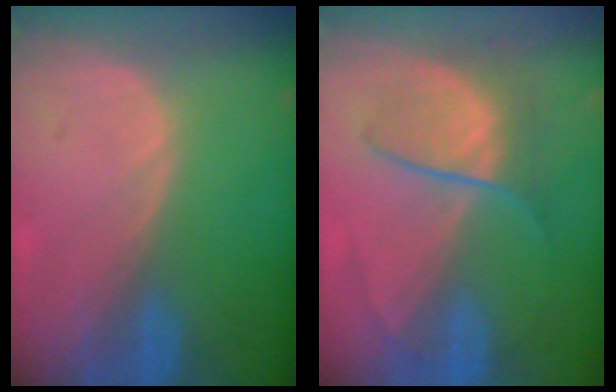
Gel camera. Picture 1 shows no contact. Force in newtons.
{"total": 6.3, "press": 6.3, "slide": 0.7}